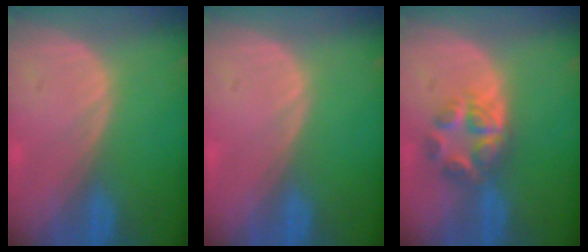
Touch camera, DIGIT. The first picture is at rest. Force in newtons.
{"total": 0.0}
{"total": 5.9, "press": 5.4, "slide": 2.2}